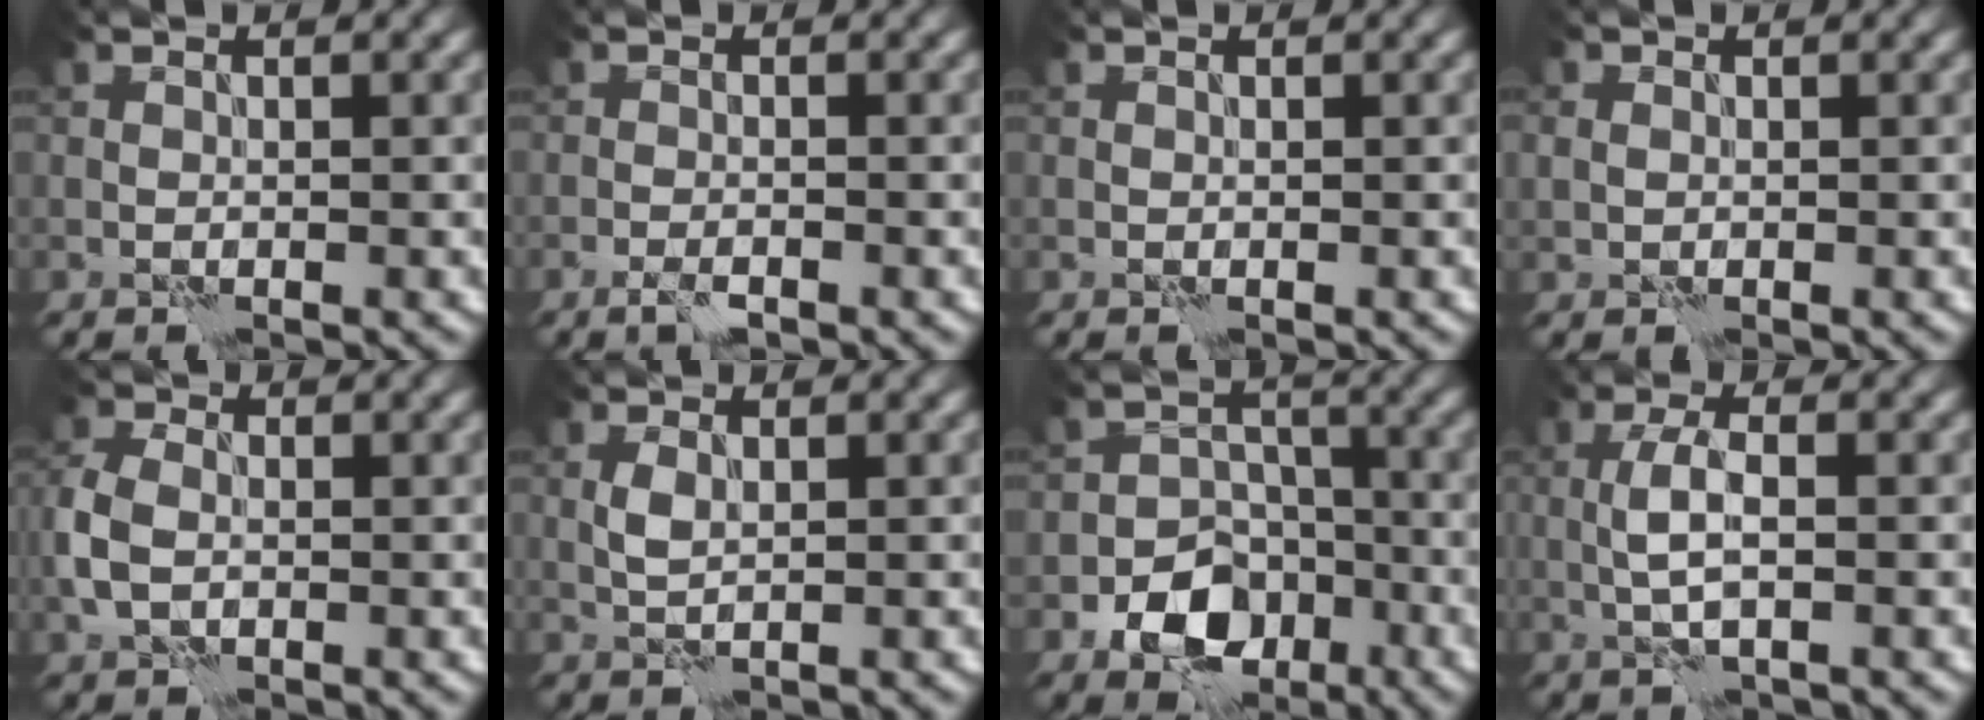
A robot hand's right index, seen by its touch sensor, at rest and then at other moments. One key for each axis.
{"total": 1.3, "fx": -1.0, "fy": 0.1, "fz": 0.9, "tx": -0.020, "ty": 0.003, "tz": -0.019}
{"total": 0.0}
{"total": 1.2, "fx": 0.1, "fy": 1.1, "fz": 0.5, "tx": -0.008, "ty": 0.001, "tz": 0.001}
{"total": 4.1, "fx": -0.7, "fy": 2.9, "fz": 2.8, "tx": -0.073, "ty": 0.004, "tz": -0.021}
{"total": 1.4, "fx": 0.2, "fy": 0.7, "fz": 1.2, "tx": -0.029, "ty": 0.003, "tz": 0.006}
{"total": 6.7, "fx": -3.2, "fy": 4.7, "fz": 3.4, "tx": -0.049, "ty": -0.008, "tz": -0.056}
{"total": 2.9, "fx": -0.2, "fy": 0.8, "fz": 2.8, "tx": -0.061, "ty": 0.007, "tz": -0.006}